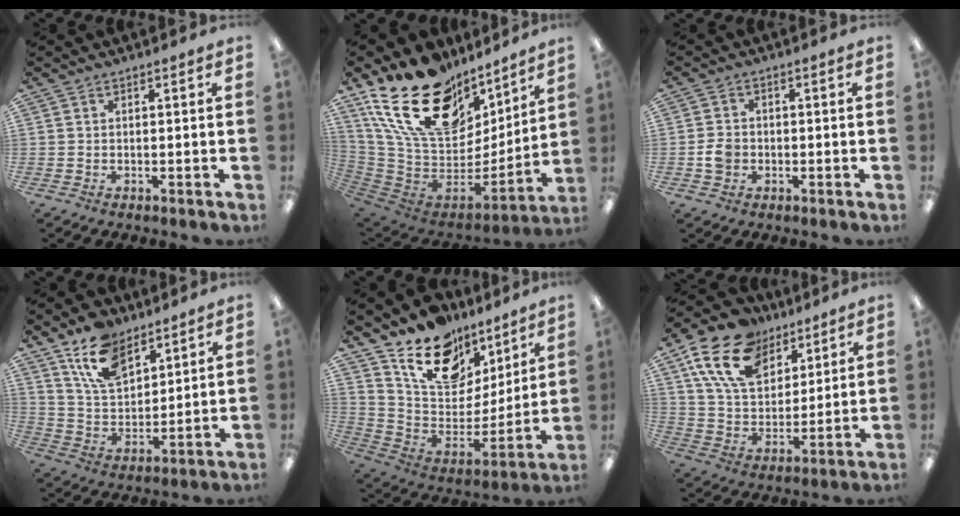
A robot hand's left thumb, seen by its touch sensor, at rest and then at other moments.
{"total": 25.4, "force": [14.4, 15.0, 14.5], "torque": [-0.260, -0.092, 0.277]}
{"total": 3.9, "force": [-0.9, 3.2, 2.1], "torque": [-0.034, 0.007, -0.014]}
{"total": 13.6, "force": [9.3, 7.3, 6.8], "torque": [-0.127, -0.038, 0.176]}
{"total": 18.3, "force": [12.7, 10.9, 7.5], "torque": [-0.137, -0.081, 0.229]}
{"total": 18.1, "force": [10.9, 11.3, 9.1], "torque": [-0.173, -0.039, 0.206]}